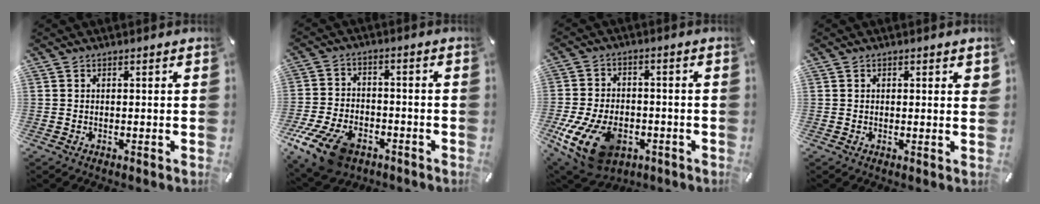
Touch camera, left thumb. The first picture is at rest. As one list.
[{"total": 12.9, "force": [-7.4, 7.6, 7.3], "torque": [-0.150, 0.040, -0.130]}, {"total": 16.8, "force": [-6.4, 10.9, 11.0], "torque": [-0.216, 0.032, -0.101]}, {"total": 1.1, "force": [0.5, 0.6, 0.8], "torque": [-0.006, 0.001, 0.006]}]